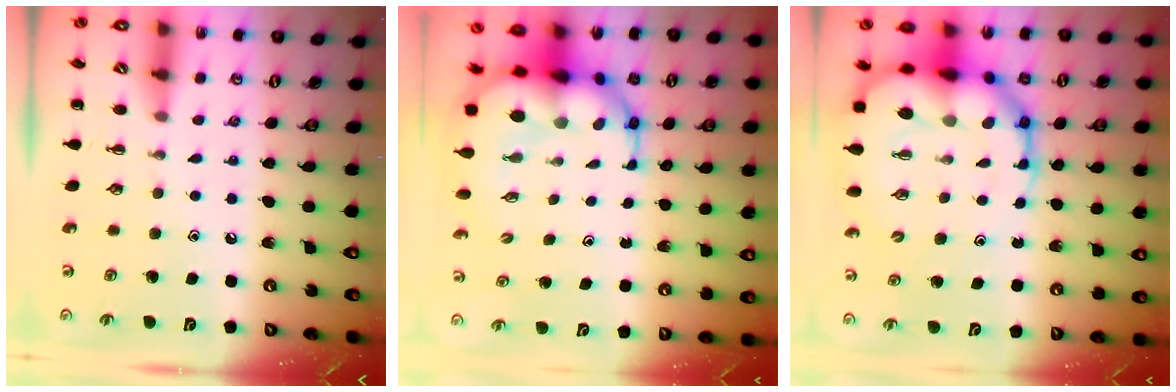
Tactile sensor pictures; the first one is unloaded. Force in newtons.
{"total": 12.4, "press": 12.0, "slide": 3.1}
{"total": 19.4, "press": 18.7, "slide": 5.1}